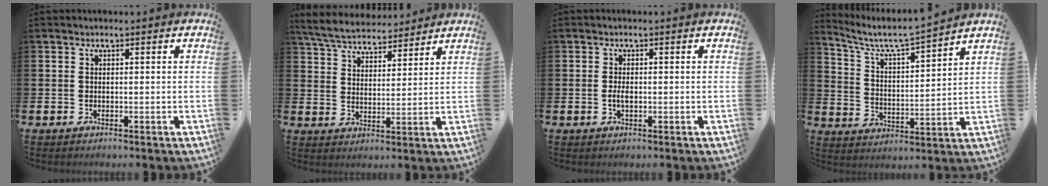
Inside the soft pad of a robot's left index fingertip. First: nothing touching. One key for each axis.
{"total": 6.2, "fx": 5.9, "fy": 1.3, "fz": 1.1, "tx": -0.048, "ty": -0.029, "tz": 0.107}
{"total": 1.6, "fx": -0.2, "fy": 0.7, "fz": 1.4, "tx": -0.027, "ty": 0.002, "tz": -0.005}
{"total": 6.6, "fx": 6.1, "fy": 0.5, "fz": 2.4, "tx": -0.080, "ty": -0.046, "tz": 0.101}